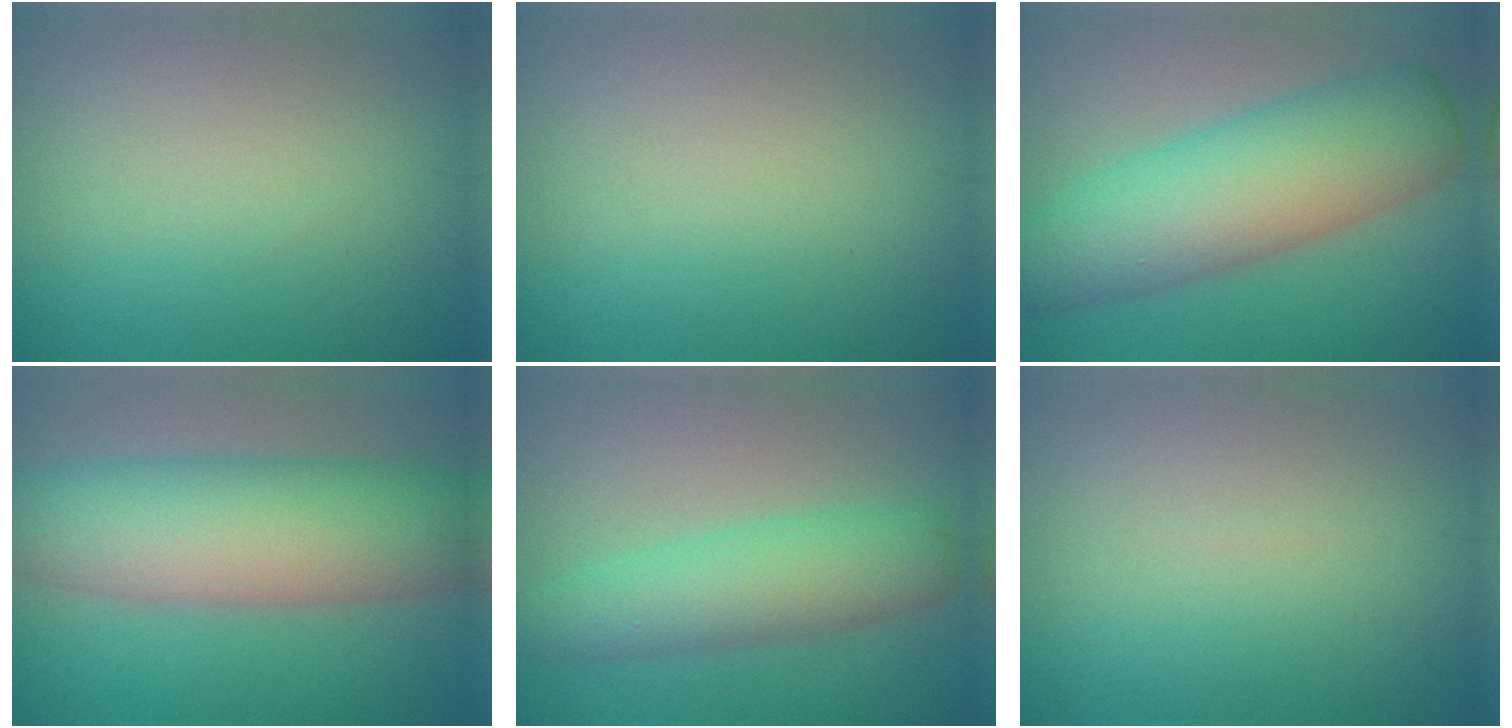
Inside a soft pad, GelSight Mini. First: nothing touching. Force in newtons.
{"total": 0.0}
{"total": 9.8, "press": 9.8, "slide": 0.3}
{"total": 10.8, "press": 10.8, "slide": 0.7}
{"total": 5.3, "press": 5.3, "slide": 0.0}
{"total": 0.0}